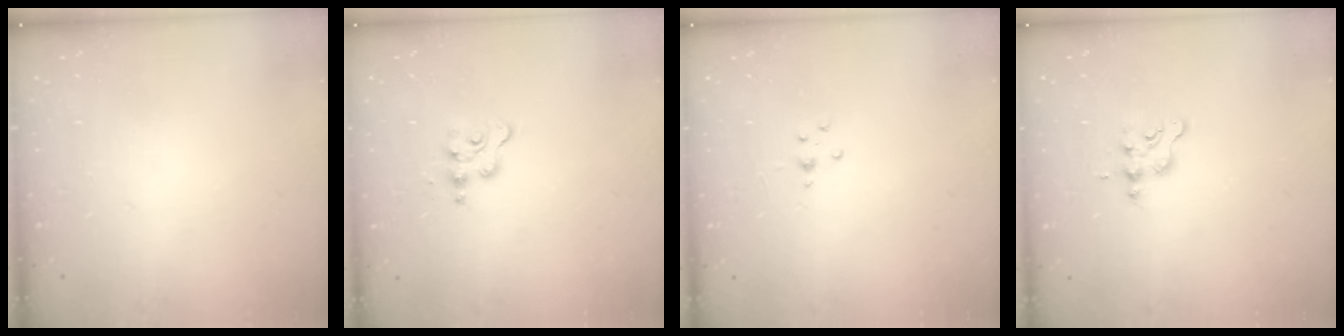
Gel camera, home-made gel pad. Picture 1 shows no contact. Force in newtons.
{"total": 4.0, "press": 4.0, "slide": 0.6}
{"total": 2.0, "press": 2.0, "slide": 0.3}
{"total": 2.4, "press": 2.4, "slide": 0.3}